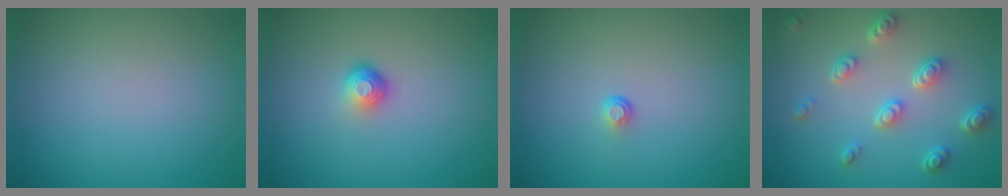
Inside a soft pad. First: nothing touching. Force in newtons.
{"total": 1.8, "press": 1.2, "slide": 1.4}
{"total": 0.7, "press": 0.4, "slide": 0.6}
{"total": 4.4, "press": 3.4, "slide": 2.9}